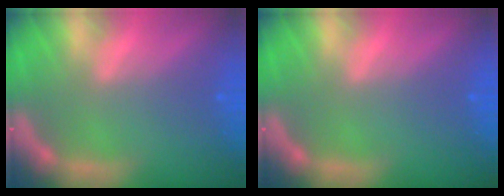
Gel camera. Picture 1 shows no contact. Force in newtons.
{"total": 0.0}